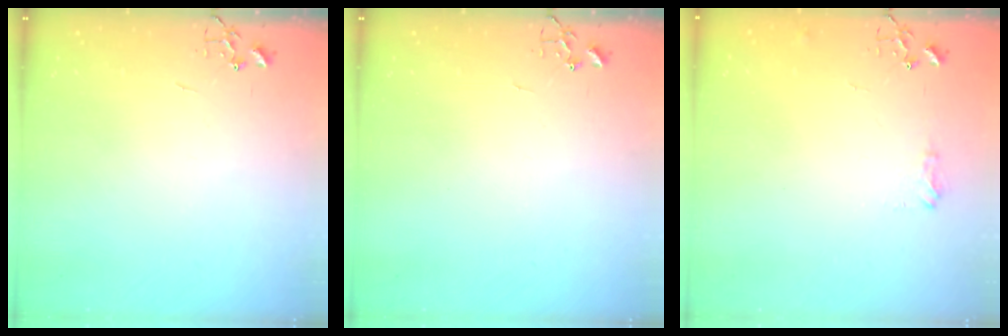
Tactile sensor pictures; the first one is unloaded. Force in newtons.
{"total": 0.0}
{"total": 6.9, "press": 6.9, "slide": 0.9}